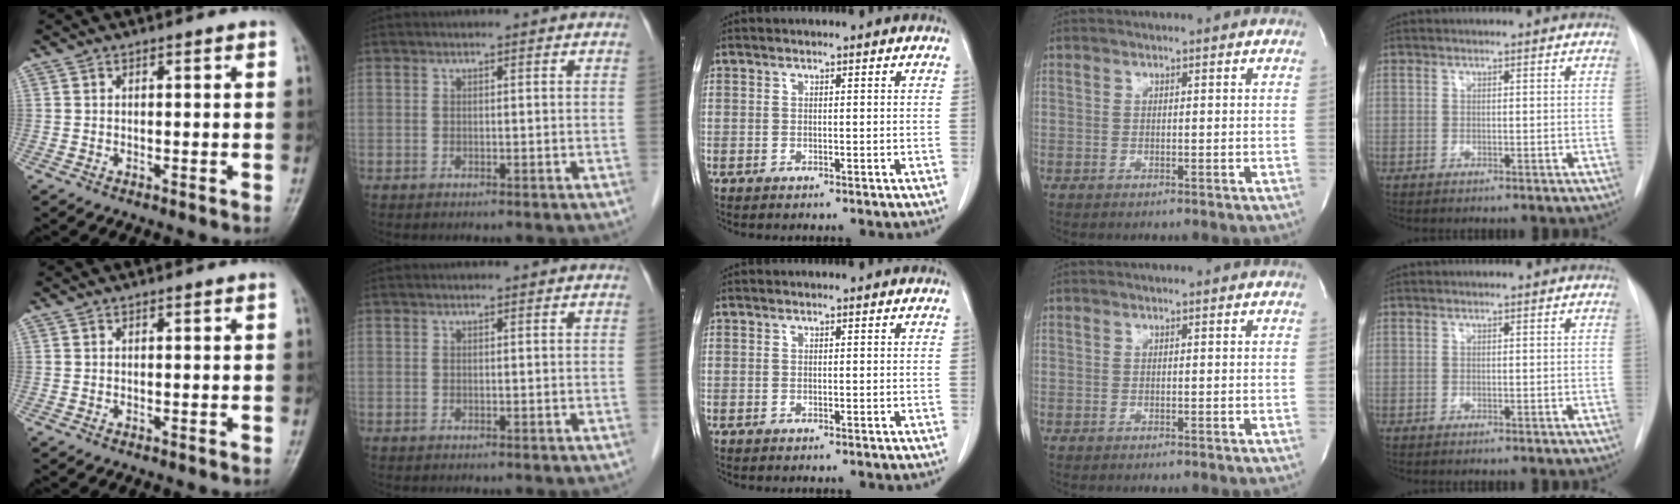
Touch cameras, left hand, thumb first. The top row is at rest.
{}